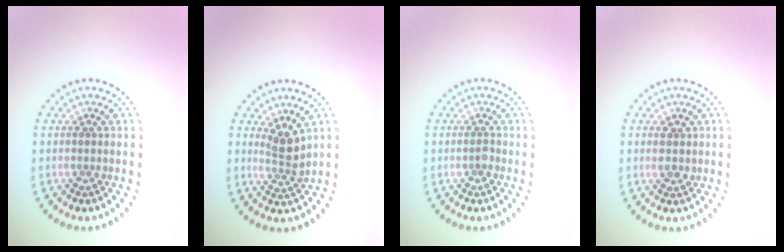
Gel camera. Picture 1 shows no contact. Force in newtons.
{"total": 2.5, "press": 1.9, "slide": 1.5}
{"total": 0.6, "press": 0.5, "slide": 0.4}
{"total": 1.6, "press": 1.6, "slide": 0.4}